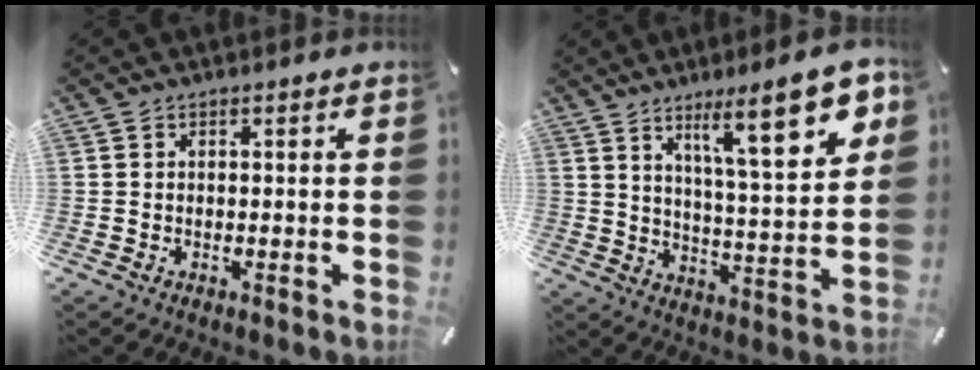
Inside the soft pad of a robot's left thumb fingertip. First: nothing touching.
{"total": 16.7, "force": [9.2, 4.4, 13.3], "torque": [-0.195, -0.043, 0.139]}